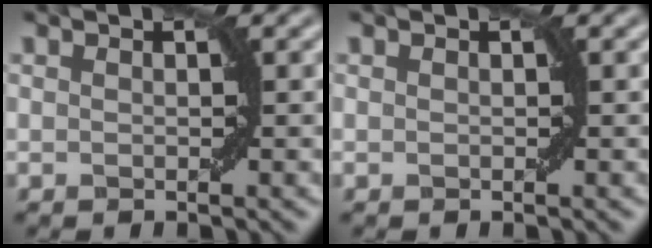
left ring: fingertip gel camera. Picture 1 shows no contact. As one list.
[{"total": 0.0}]